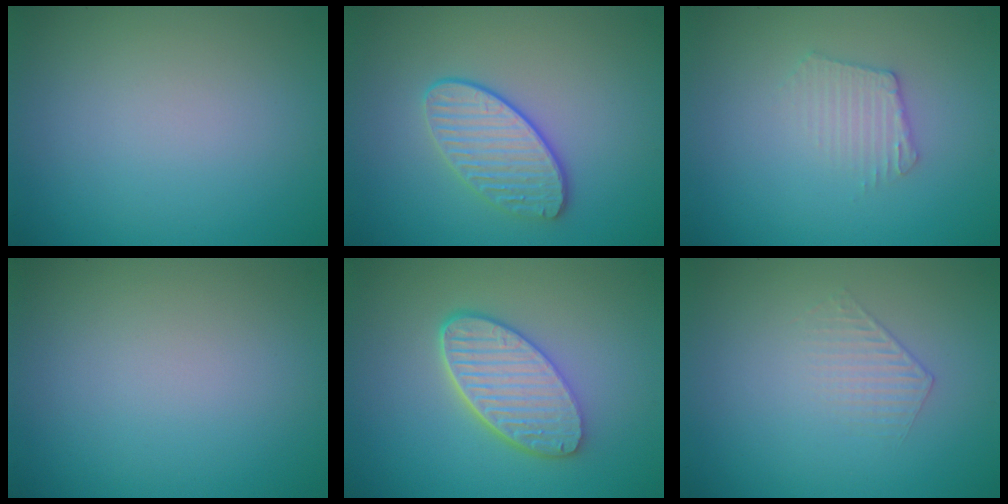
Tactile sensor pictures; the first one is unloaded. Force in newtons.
{"total": 3.5, "press": 3.3, "slide": 1.3}
{"total": 2.1, "press": 2.0, "slide": 0.4}
{"total": 0.0}
{"total": 5.6, "press": 4.5, "slide": 3.3}
{"total": 1.0, "press": 0.4, "slide": 0.9}